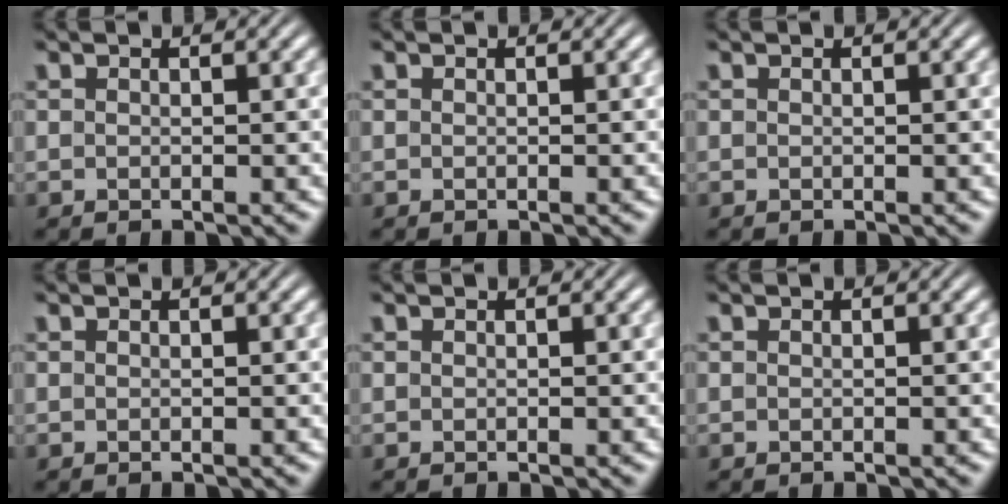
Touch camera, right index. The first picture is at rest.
{"total": 0.0}
{"total": 0.0}
{"total": 0.0}
{"total": 0.0}
{"total": 0.0}